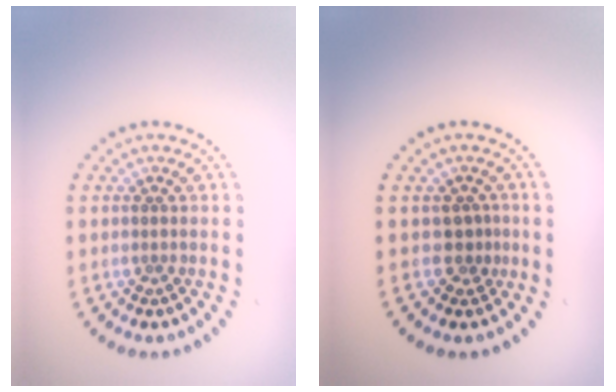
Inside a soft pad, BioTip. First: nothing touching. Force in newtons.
{"total": 1.7, "press": 1.3, "slide": 1.1}